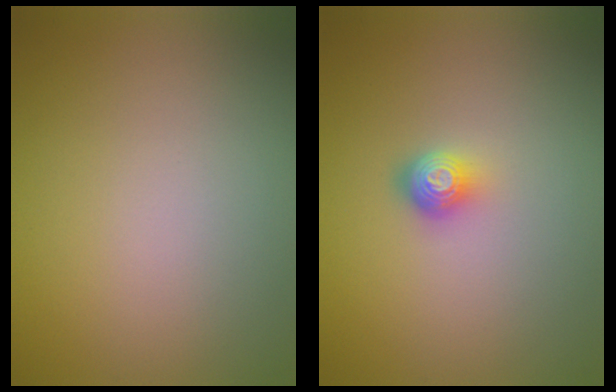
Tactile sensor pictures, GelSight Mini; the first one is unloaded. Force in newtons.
{"total": 2.0, "press": 1.4, "slide": 1.5}